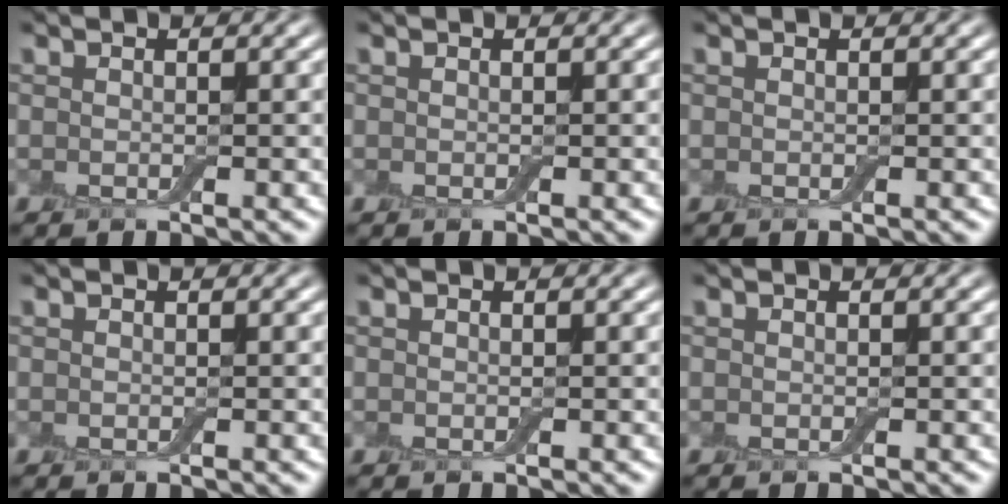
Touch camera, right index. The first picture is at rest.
{"total": 0.0}
{"total": 0.0}
{"total": 0.0}
{"total": 0.0}
{"total": 0.0}